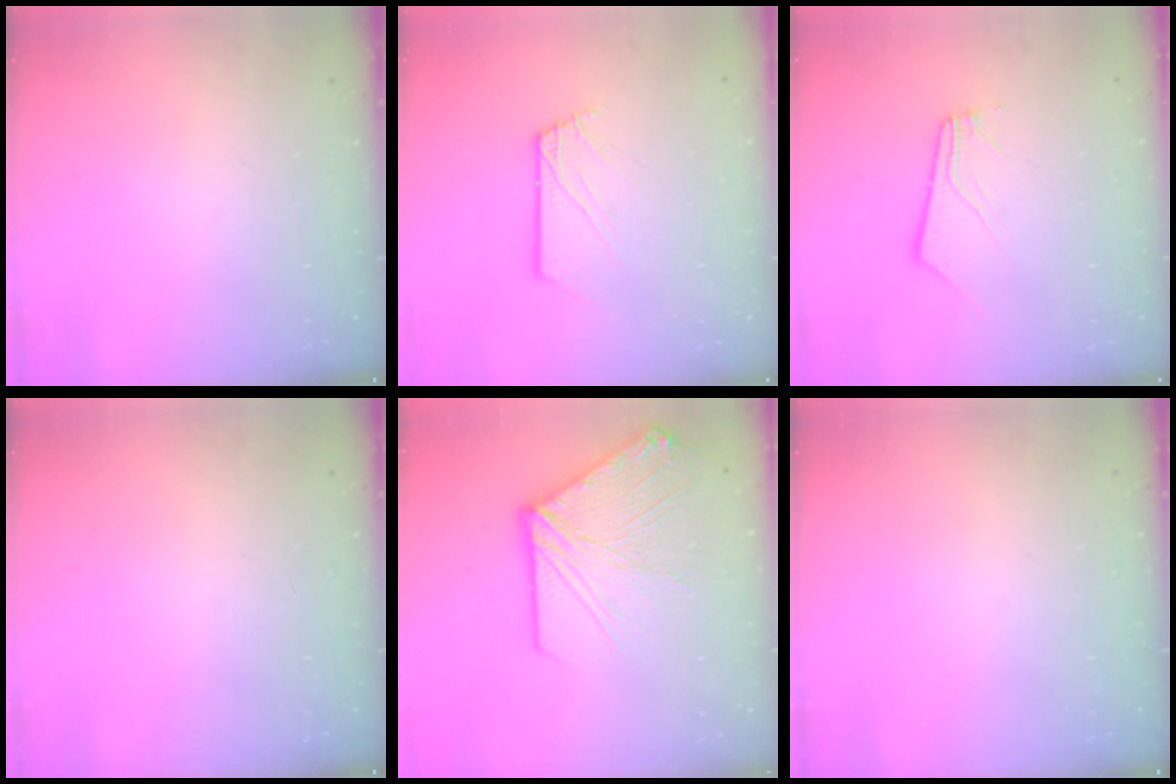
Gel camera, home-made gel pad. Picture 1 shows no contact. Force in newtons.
{"total": 2.6, "press": 2.6, "slide": 0.3}
{"total": 4.5, "press": 4.5, "slide": 0.5}
{"total": 0.0}
{"total": 16.4, "press": 16.2, "slide": 2.3}
{"total": 0.0}